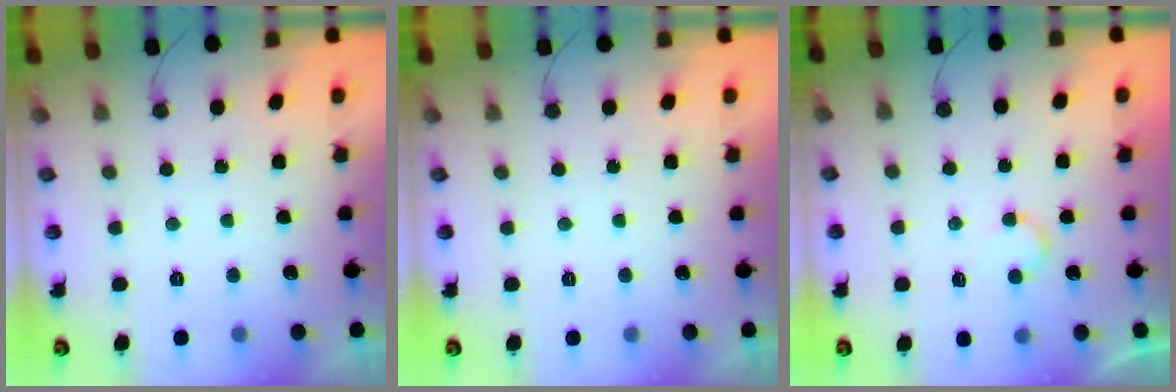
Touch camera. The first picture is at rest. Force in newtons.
{"total": 1.9, "press": 1.9, "slide": 0.1}
{"total": 3.8, "press": 3.8, "slide": 0.4}